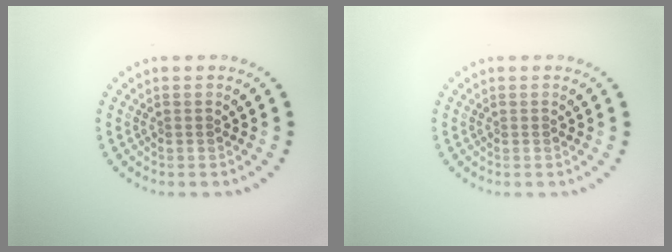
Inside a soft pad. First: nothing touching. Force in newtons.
{"total": 0.0}